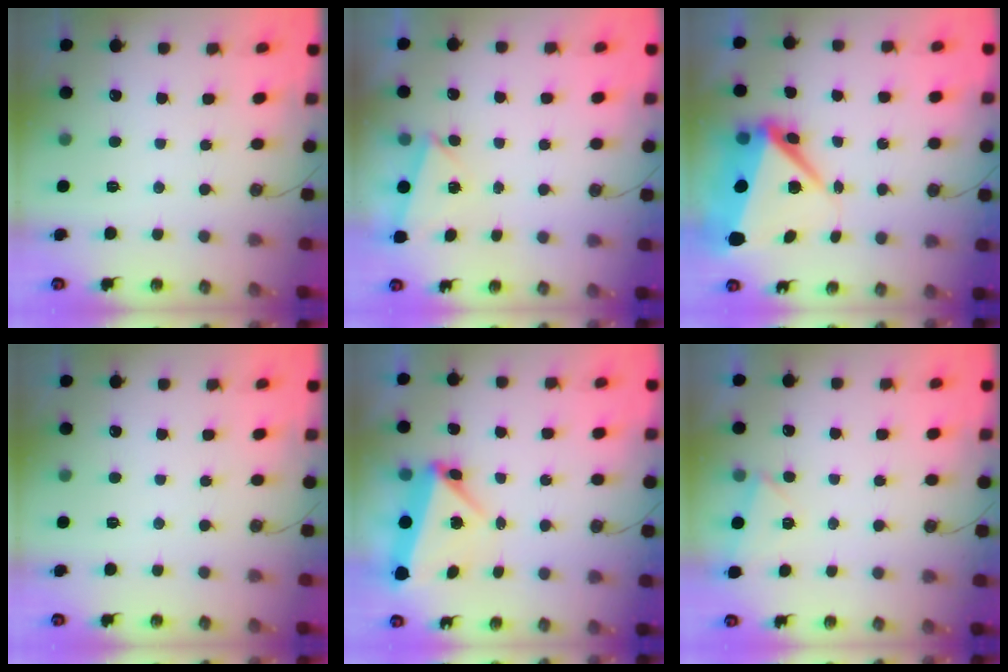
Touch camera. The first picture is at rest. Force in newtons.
{"total": 2.2, "press": 1.2, "slide": 1.8}
{"total": 10.8, "press": 10.7, "slide": 1.2}
{"total": 0.0}
{"total": 6.0, "press": 5.6, "slide": 2.3}
{"total": 2.8, "press": 1.9, "slide": 2.1}